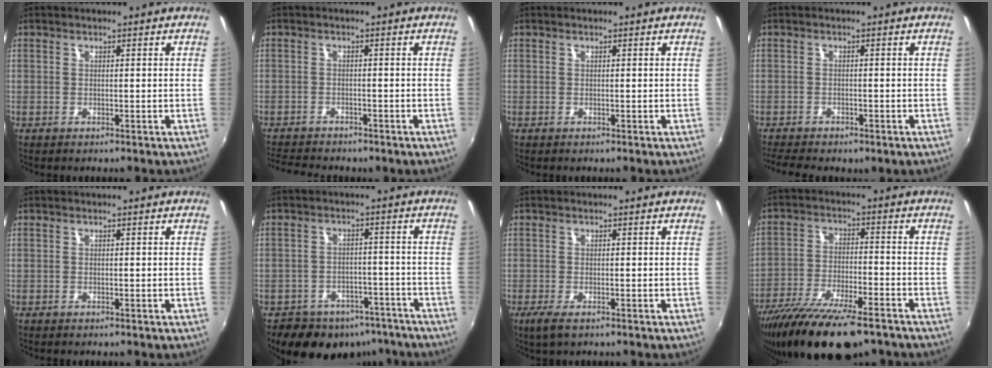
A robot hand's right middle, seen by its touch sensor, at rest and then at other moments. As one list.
[{"total": 7.4, "force": [-6.6, 1.9, 2.5], "torque": [-0.072, -0.020, -0.105]}, {"total": 0.0}, {"total": 6.8, "force": [-5.2, 2.5, 3.6], "torque": [-0.086, -0.028, -0.082]}, {"total": 0.0}, {"total": 16.1, "force": [-12.1, 9.1, 5.7], "torque": [-0.127, 0.014, -0.146]}, {"total": 3.0, "force": [-1.8, 0.9, 2.2], "torque": [-0.046, -0.012, -0.031]}, {"total": 18.1, "force": [-13.6, 5.1, 10.8], "torque": [-0.211, -0.045, -0.226]}]